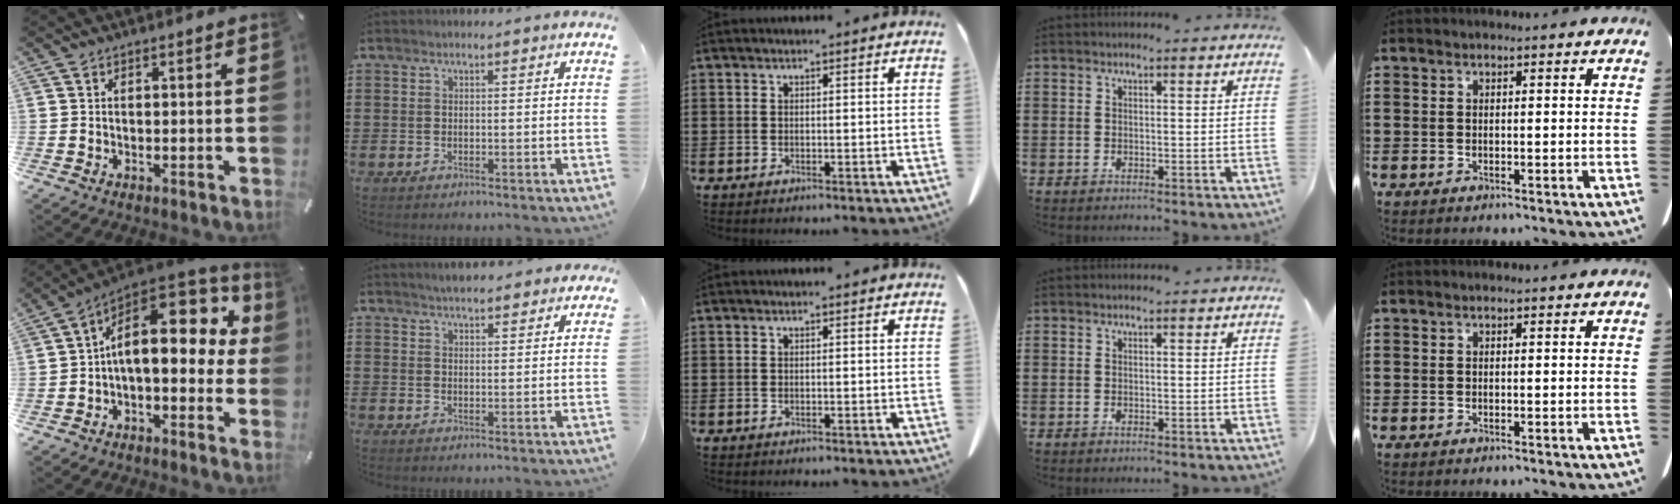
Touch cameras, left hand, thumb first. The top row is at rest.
{"thumb": {"total": 18.0, "force": [4.4, 9.7, 14.6], "torque": [-0.223, -0.031, 0.076]}, "index": {"total": 3.1, "force": [3.0, 0.5, 0.7], "torque": [-0.020, 0.000, 0.055]}}